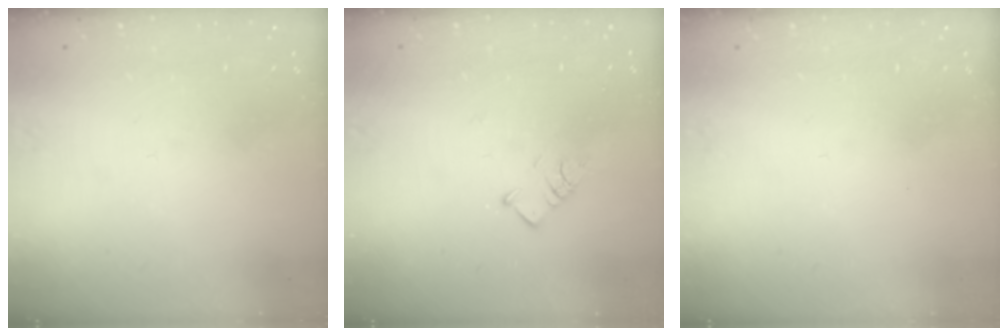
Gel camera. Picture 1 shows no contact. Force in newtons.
{"total": 2.9, "press": 2.9, "slide": 0.2}
{"total": 1.5, "press": 1.5, "slide": 0.1}